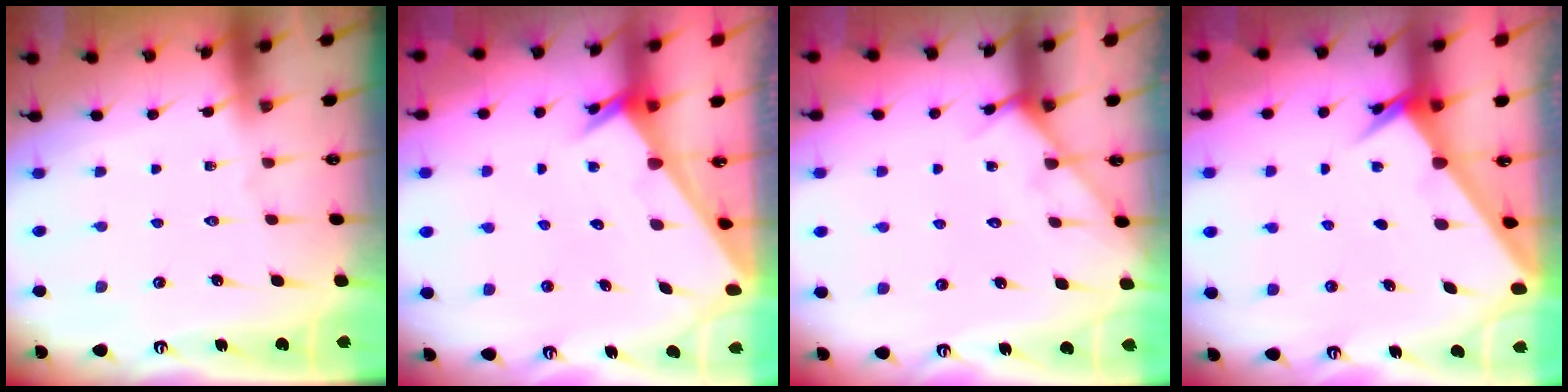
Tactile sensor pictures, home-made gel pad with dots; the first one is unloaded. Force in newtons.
{"total": 2.0, "press": 2.0, "slide": 0.1}
{"total": 7.0, "press": 7.0, "slide": 0.4}
{"total": 2.4, "press": 2.4, "slide": 0.3}